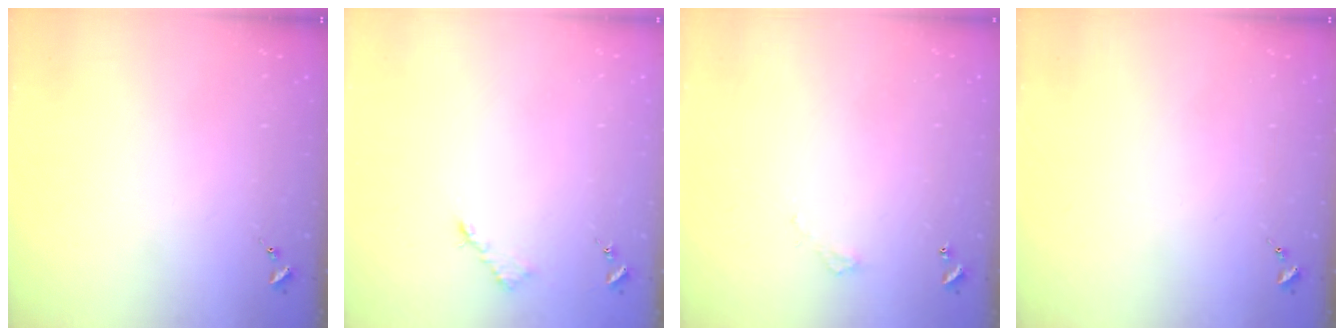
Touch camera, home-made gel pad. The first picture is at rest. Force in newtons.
{"total": 3.1, "press": 3.1, "slide": 0.4}
{"total": 2.8, "press": 2.8, "slide": 0.2}
{"total": 0.0}